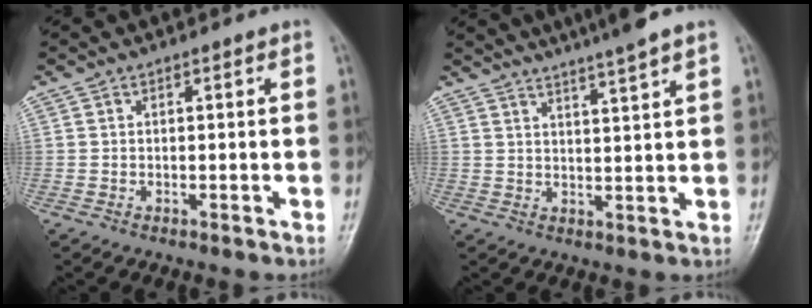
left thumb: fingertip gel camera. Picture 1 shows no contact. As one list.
[{"total": 9.5, "force": [7.8, -0.3, 5.4], "torque": [-0.074, -0.017, 0.107]}]